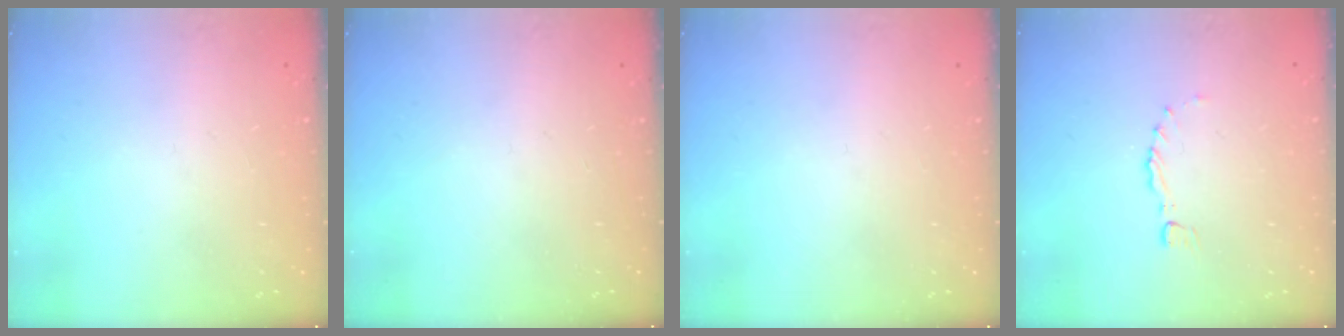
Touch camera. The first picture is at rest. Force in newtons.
{"total": 0.0}
{"total": 0.0}
{"total": 0.0}